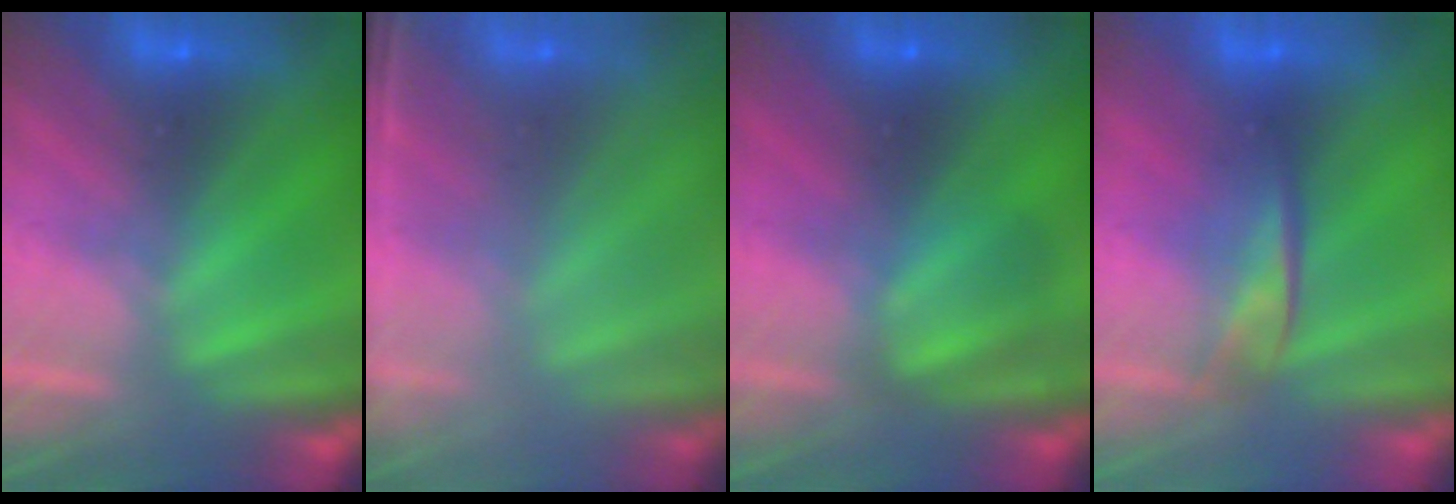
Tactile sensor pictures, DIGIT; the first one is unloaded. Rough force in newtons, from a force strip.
{"total": 1.0}
{"total": 2.4}
{"total": 2.1}